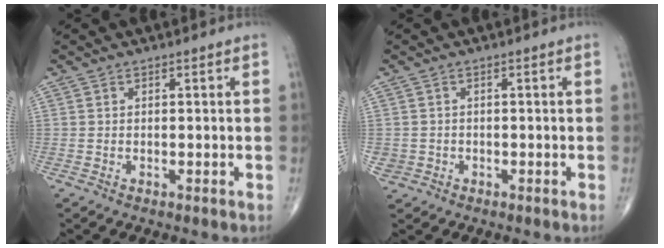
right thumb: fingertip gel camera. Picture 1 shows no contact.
{"total": 2.2, "force": [-0.4, 2.1, 0.5], "torque": [-0.005, 0.006, -0.003]}